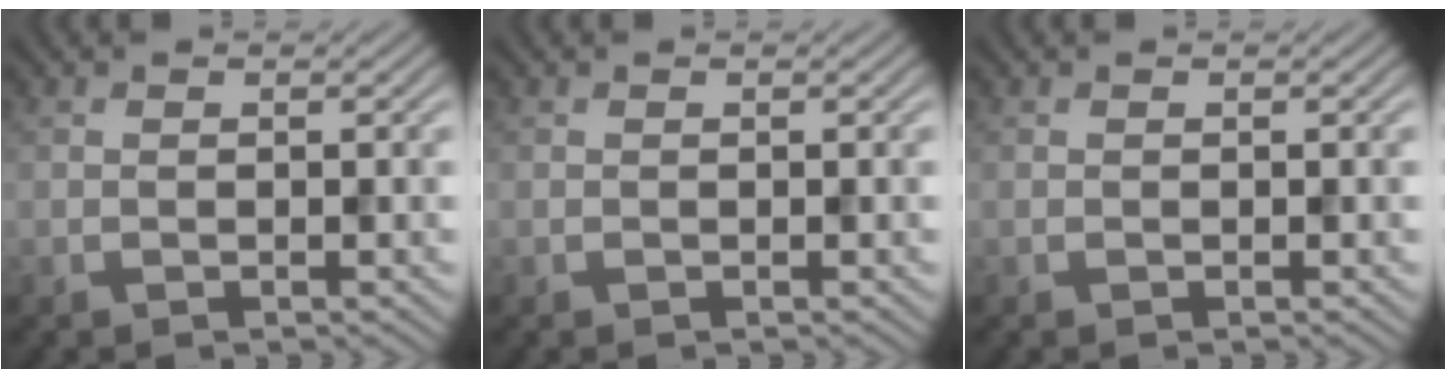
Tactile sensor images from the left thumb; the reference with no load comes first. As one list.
[{"total": 0.0}, {"total": 0.0}]